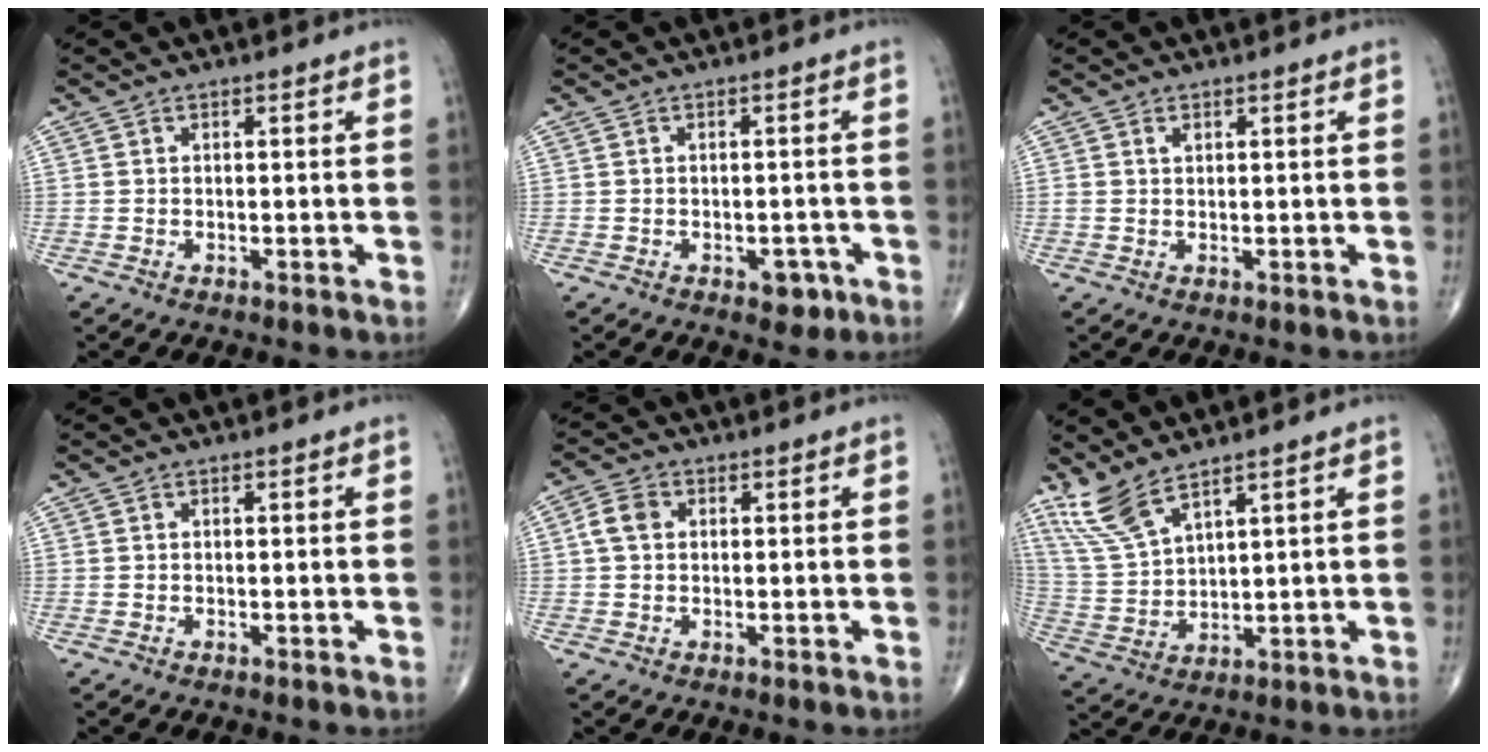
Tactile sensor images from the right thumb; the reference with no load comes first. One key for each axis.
{"total": 3.0, "fx": -1.5, "fy": 1.8, "fz": 1.9, "tx": -0.003, "ty": 0.006, "tz": -0.016}
{"total": 1.0, "fx": 0.5, "fy": 0.6, "fz": 0.6, "tx": -0.008, "ty": 0.000, "tz": 0.010}
{"total": 0.0}
{"total": 3.7, "fx": 0.6, "fy": 2.9, "fz": 2.3, "tx": -0.046, "ty": 0.010, "tz": 0.008}
{"total": 8.3, "fx": 6.4, "fy": 2.0, "fz": 4.8, "tx": -0.113, "ty": -0.032, "tz": 0.151}